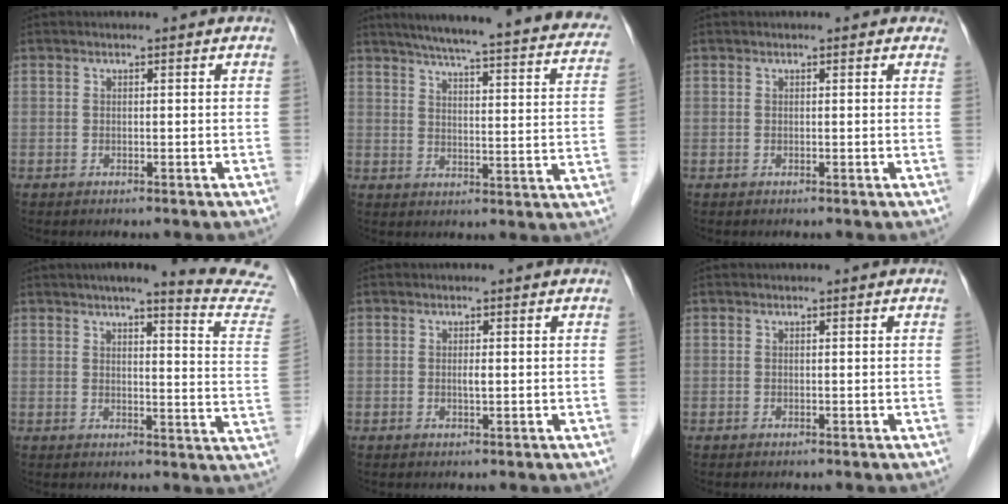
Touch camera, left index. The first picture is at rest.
{"total": 28.6, "force": [24.6, 3.1, 14.3], "torque": [-0.201, -0.033, 0.290]}
{"total": 0.9, "force": [0.6, 0.5, 0.4], "torque": [-0.001, -0.001, 0.000]}
{"total": 14.4, "force": [13.3, -0.8, 5.5], "torque": [-0.062, -0.082, 0.135]}
{"total": 0.9, "force": [0.0, 0.1, 0.9], "torque": [-0.017, -0.001, -0.001]}
{"total": 0.0}